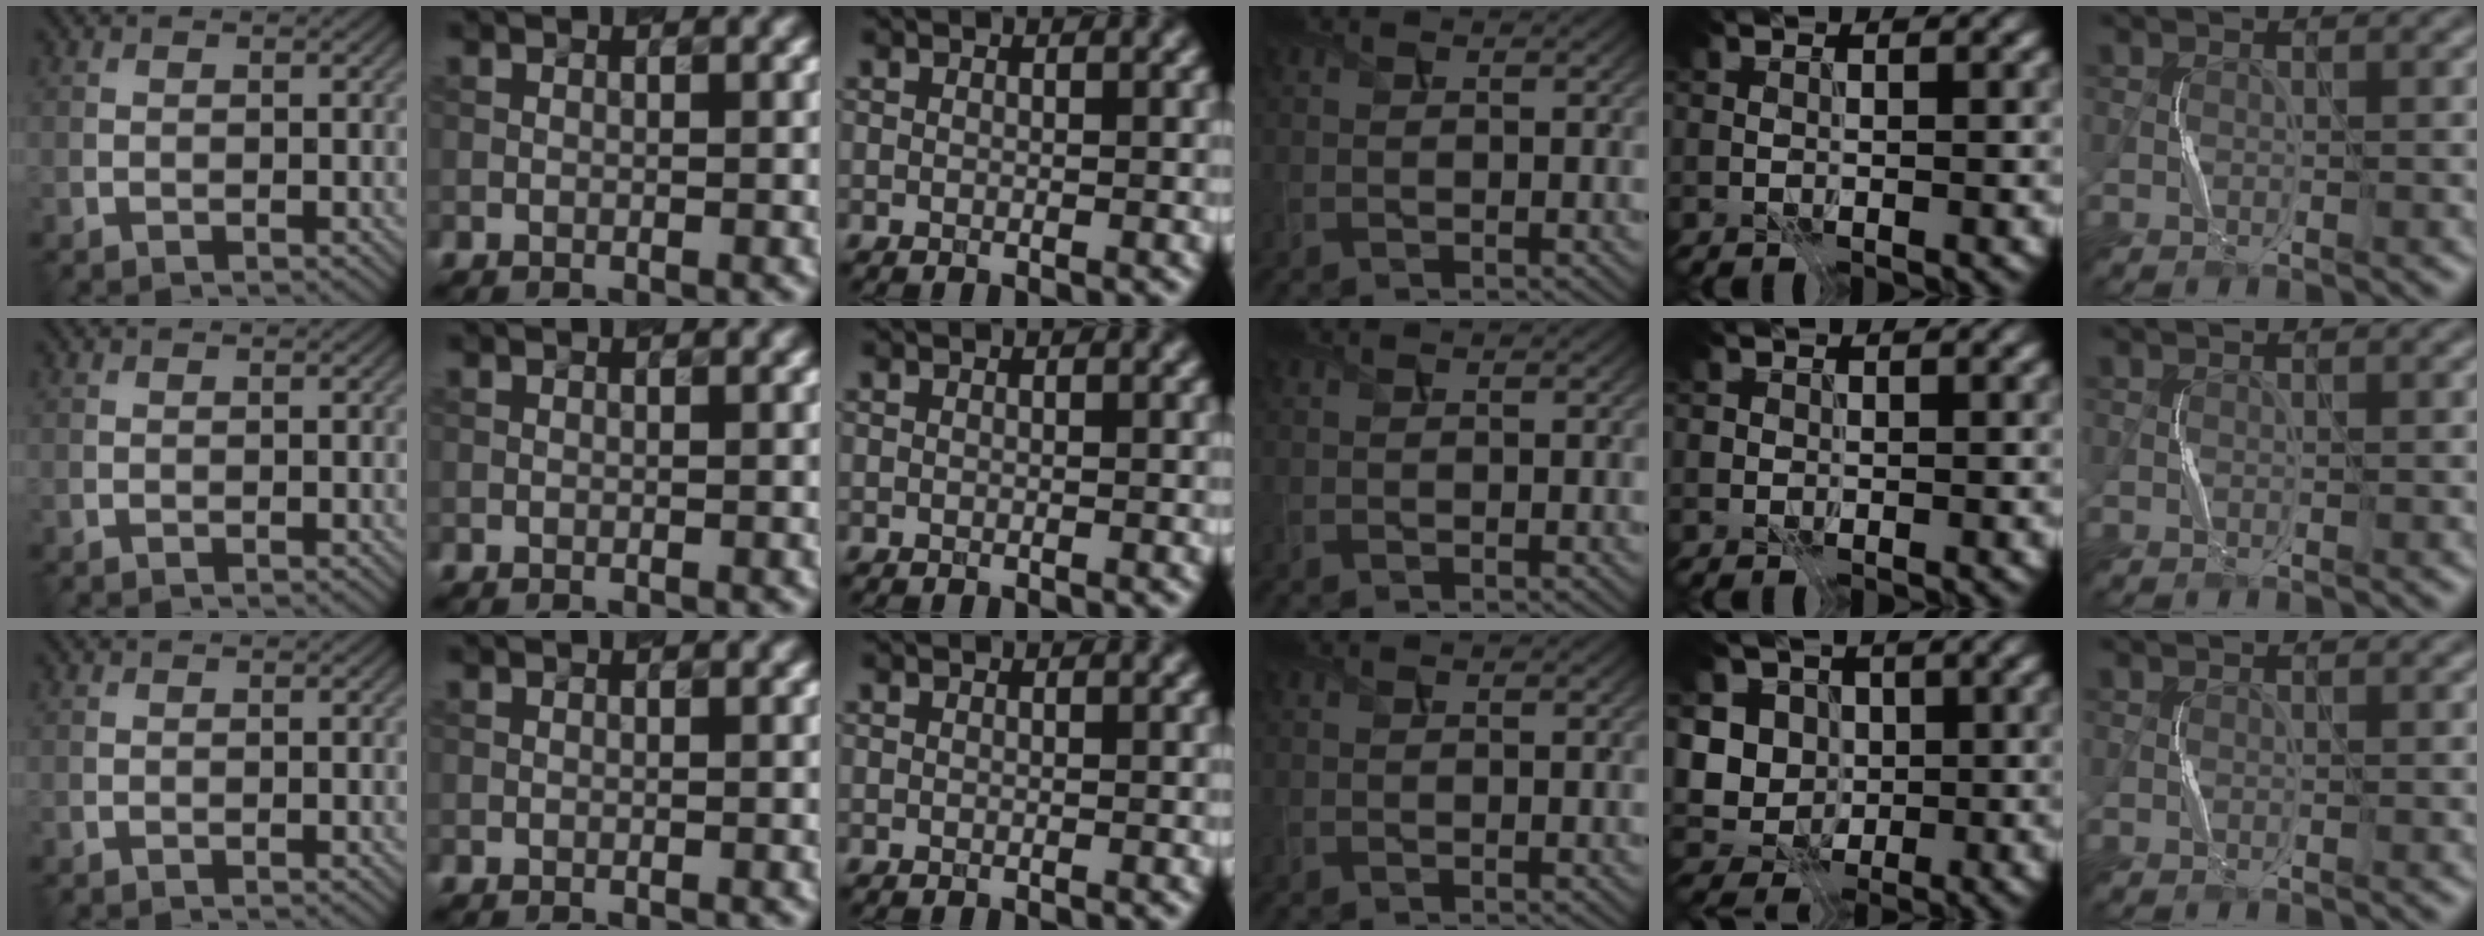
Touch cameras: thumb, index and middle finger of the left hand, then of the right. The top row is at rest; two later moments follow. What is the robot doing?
{"motion": "press", "object": "toy piano key"}